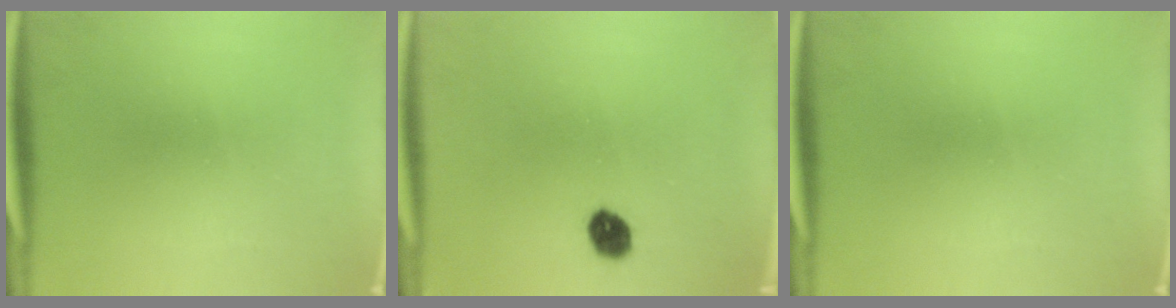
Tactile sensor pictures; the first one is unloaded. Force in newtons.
{"total": 4.0}
{"total": 0.0}